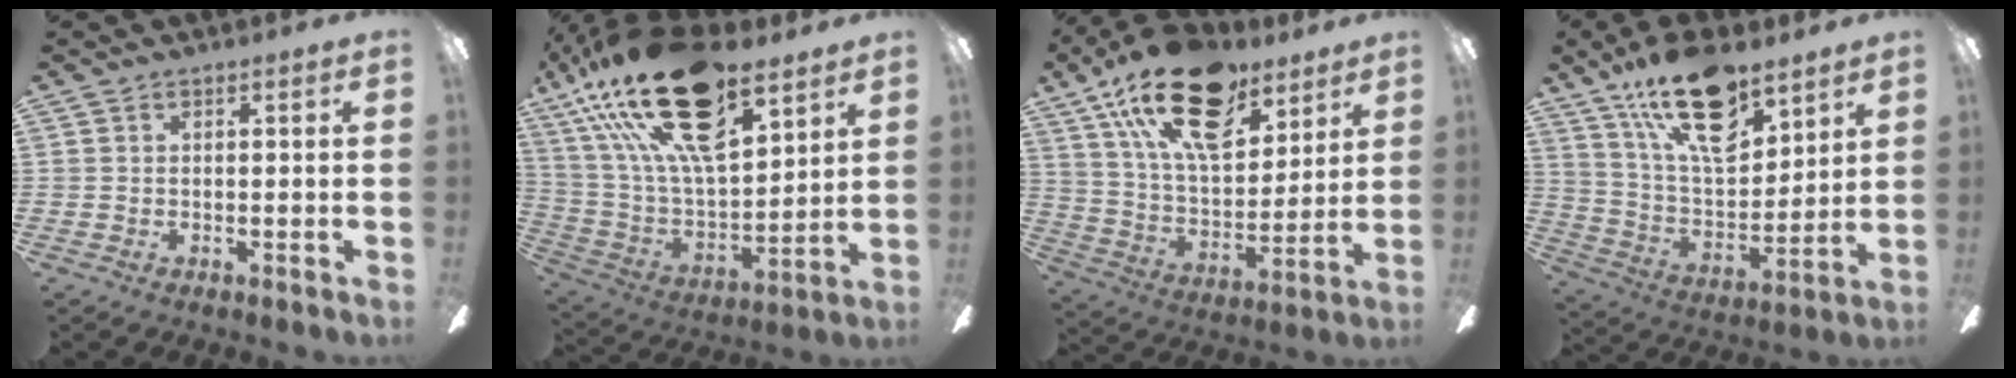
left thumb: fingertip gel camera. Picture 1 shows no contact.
{"total": 28.9, "force": [18.5, 11.8, 18.7], "torque": [-0.360, -0.099, 0.319]}
{"total": 23.4, "force": [14.2, 11.6, 14.4], "torque": [-0.254, -0.070, 0.252]}
{"total": 21.6, "force": [14.1, 9.4, 13.4], "torque": [-0.238, -0.073, 0.244]}